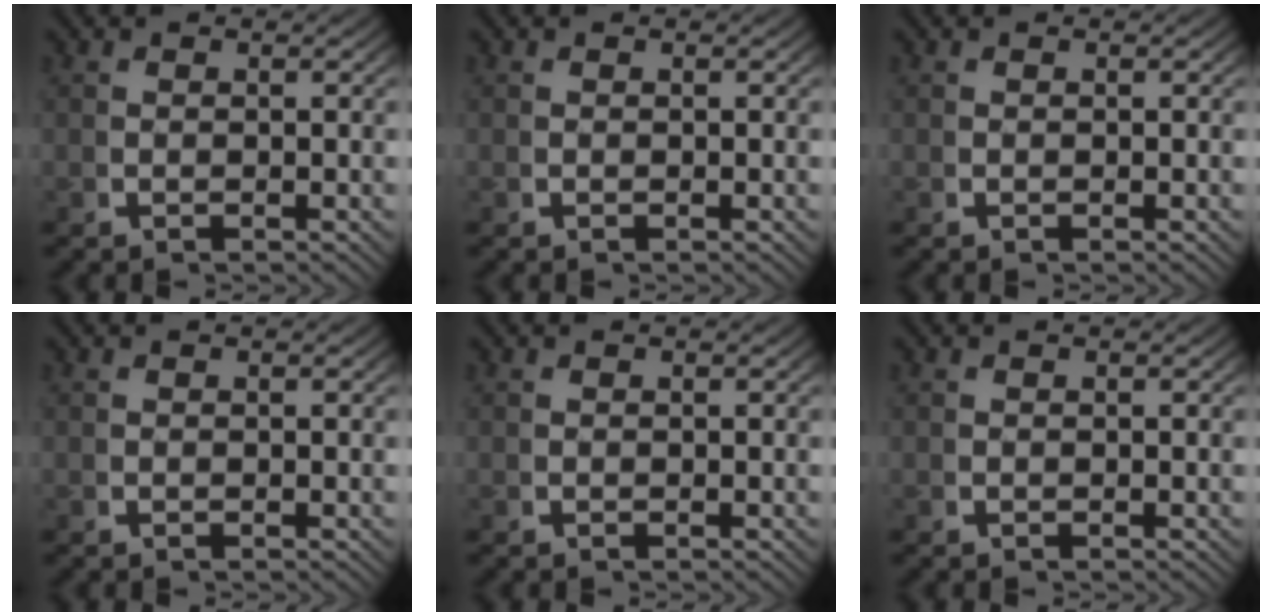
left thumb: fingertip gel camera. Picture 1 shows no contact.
{"total": 0.0}
{"total": 0.0}
{"total": 0.0}
{"total": 0.0}
{"total": 0.0}